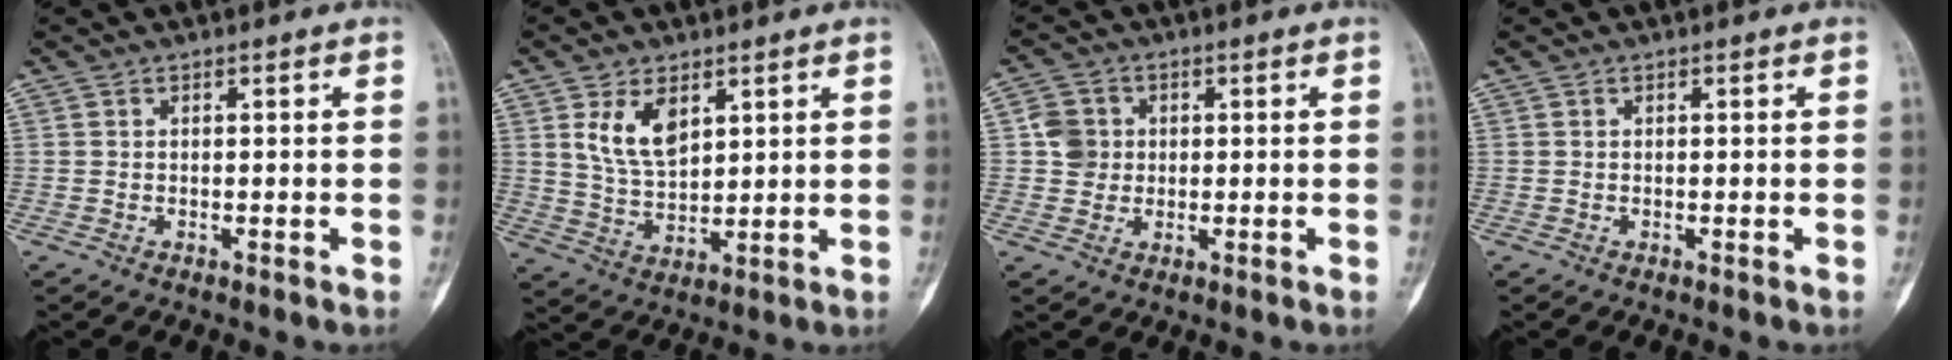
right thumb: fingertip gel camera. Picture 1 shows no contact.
{"total": 8.3, "force": [3.6, 4.6, 5.8], "torque": [-0.092, -0.019, 0.079]}
{"total": 4.9, "force": [0.4, 4.5, 1.7], "torque": [-0.013, 0.003, 0.003]}
{"total": 0.0}